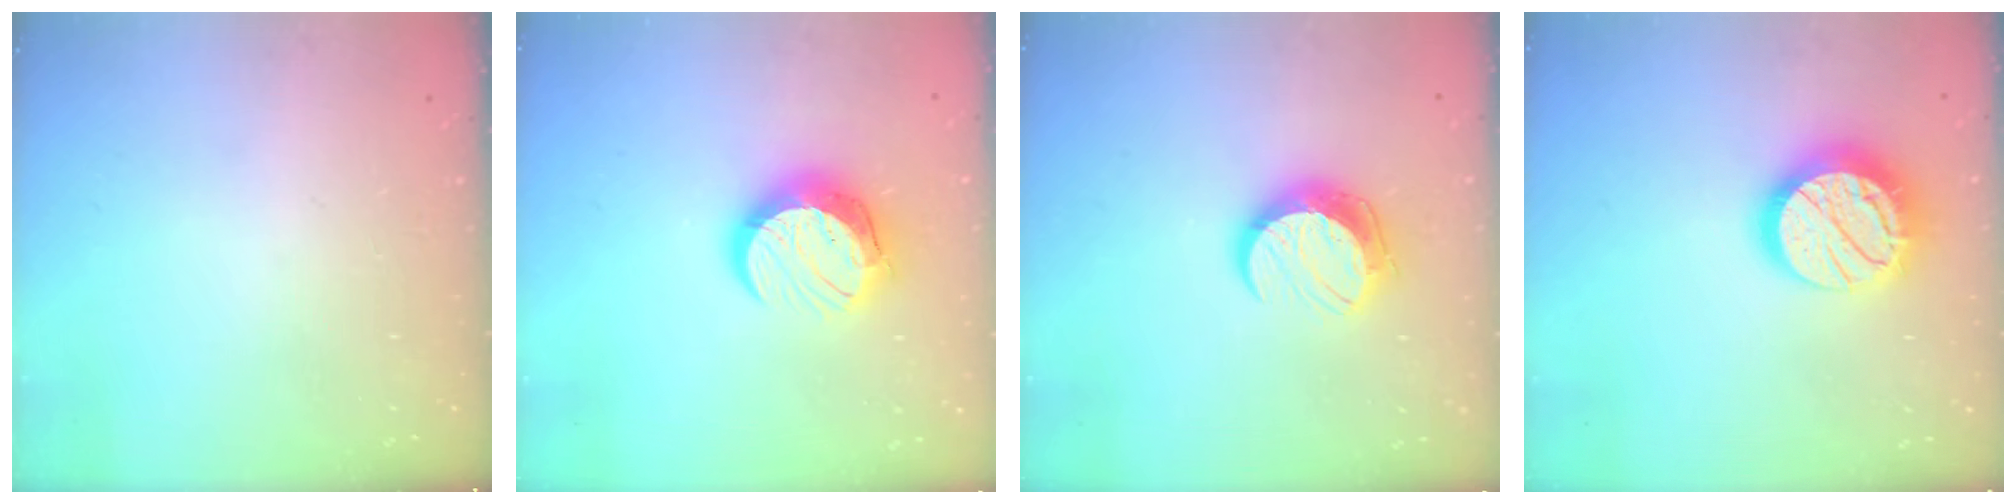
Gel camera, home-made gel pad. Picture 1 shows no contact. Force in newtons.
{"total": 12.7, "press": 12.7, "slide": 0.8}
{"total": 10.7, "press": 10.7, "slide": 0.5}
{"total": 17.9, "press": 17.9, "slide": 1.0}